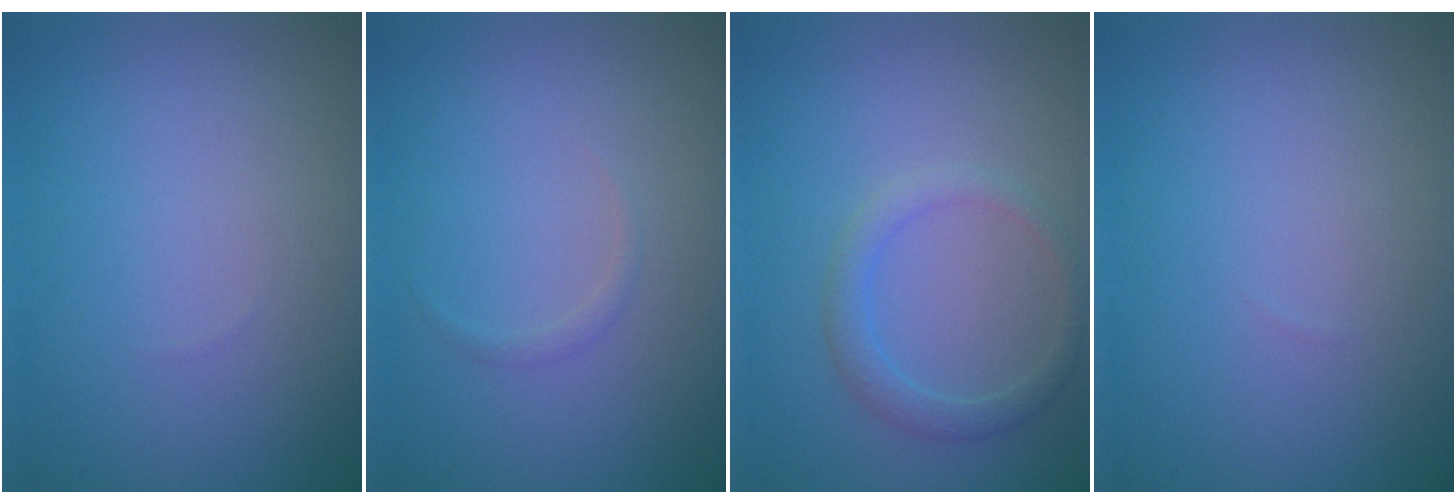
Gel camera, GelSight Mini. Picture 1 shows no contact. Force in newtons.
{"total": 0.5, "press": 0.5, "slide": 0.0}
{"total": 1.9, "press": 1.9, "slide": 0.1}
{"total": 0.0}